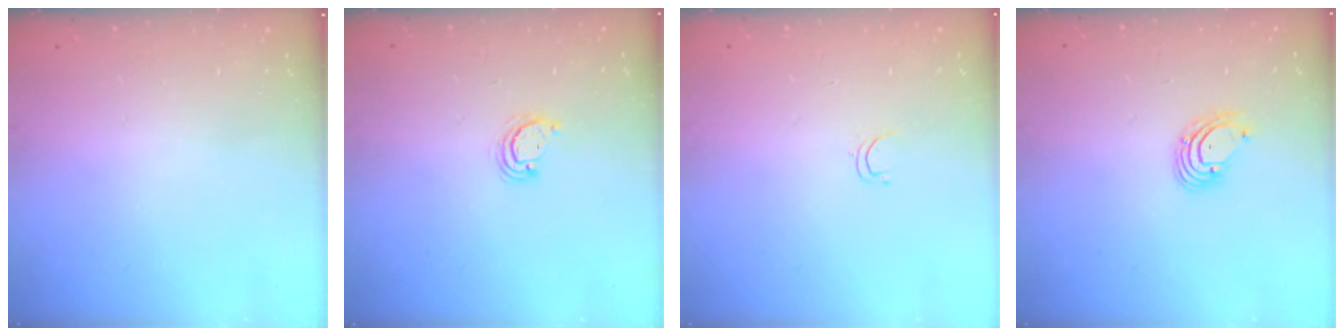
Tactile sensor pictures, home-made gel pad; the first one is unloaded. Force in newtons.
{"total": 3.0, "press": 3.0, "slide": 0.2}
{"total": 3.3, "press": 3.2, "slide": 0.2}
{"total": 2.6, "press": 2.6, "slide": 0.1}